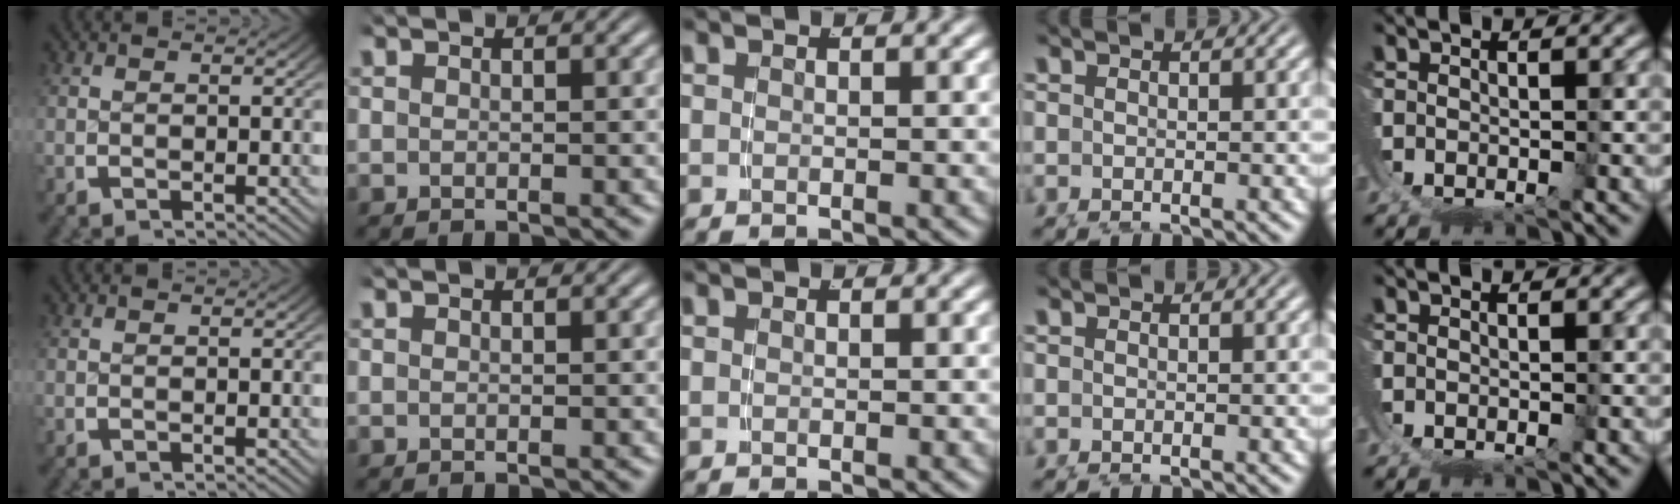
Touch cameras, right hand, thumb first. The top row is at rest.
{}